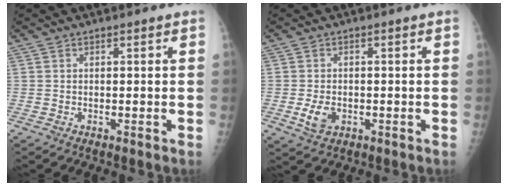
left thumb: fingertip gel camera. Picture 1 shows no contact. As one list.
[{"total": 4.0, "force": [-1.0, 2.8, 2.7], "torque": [-0.049, -0.002, -0.014]}]